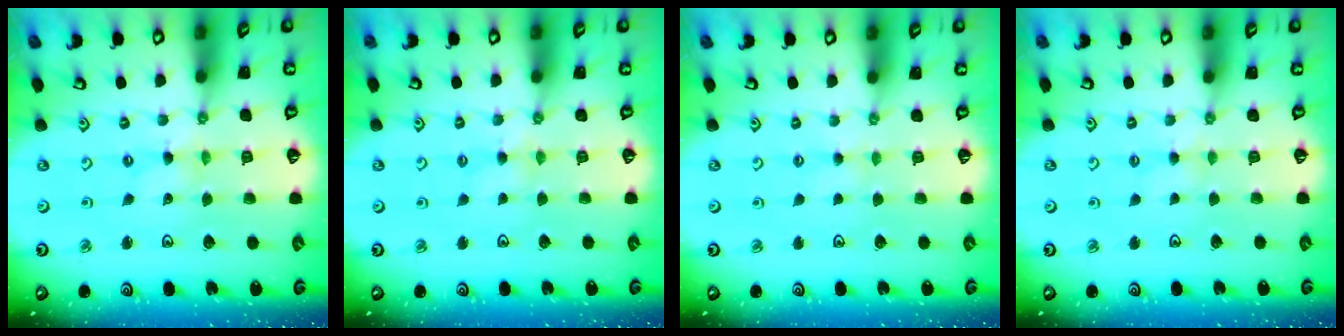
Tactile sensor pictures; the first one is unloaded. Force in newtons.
{"total": 2.8, "press": 2.8, "slide": 0.4}
{"total": 1.6, "press": 1.6, "slide": 0.3}
{"total": 1.9, "press": 1.8, "slide": 0.4}